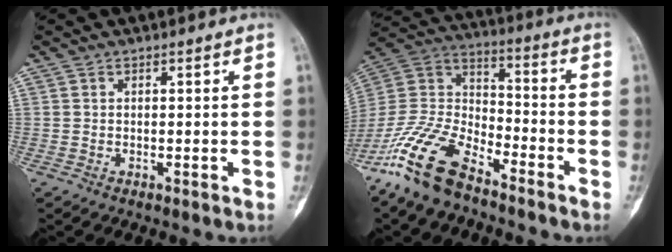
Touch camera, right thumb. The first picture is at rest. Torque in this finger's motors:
{"motor_torque": [0.36, 0.20, 1.48, -1.29, 0.13]}